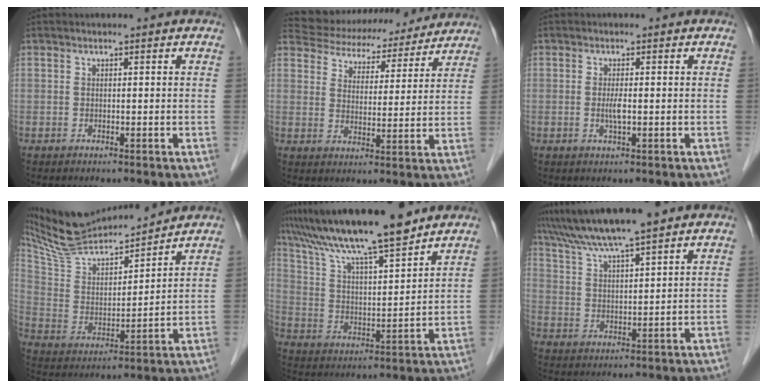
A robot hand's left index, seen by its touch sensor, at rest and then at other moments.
{"total": 16.2, "force": [14.9, 5.6, 3.1], "torque": [-0.047, 0.027, 0.201]}
{"total": 1.6, "force": [-0.3, 0.2, 1.5], "torque": [-0.033, -0.002, -0.005]}
{"total": 17.1, "force": [15.7, 1.9, 6.6], "torque": [-0.127, 0.008, 0.287]}
{"total": 15.2, "force": [12.7, 0.8, 8.3], "torque": [-0.144, 0.009, 0.221]}
{"total": 9.2, "force": [7.7, -0.3, 5.0], "torque": [-0.091, 0.021, 0.136]}